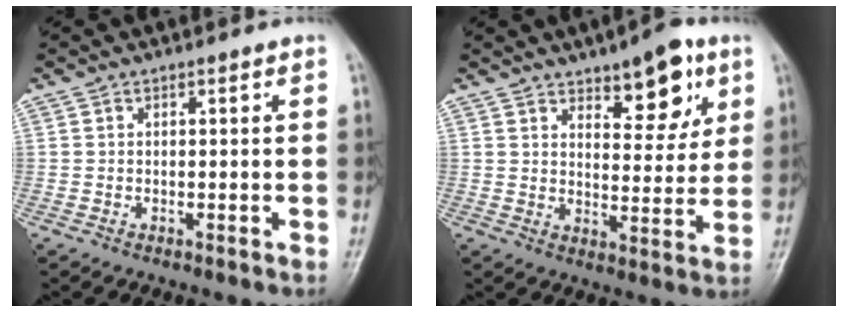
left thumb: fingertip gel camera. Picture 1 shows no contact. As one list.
[{"total": 11.1, "force": [6.2, 4.7, 7.8], "torque": [-0.079, -0.035, 0.092]}]